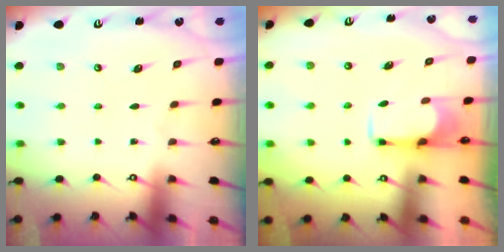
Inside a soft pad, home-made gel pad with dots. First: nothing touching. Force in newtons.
{"total": 2.7, "press": 2.6, "slide": 0.9}